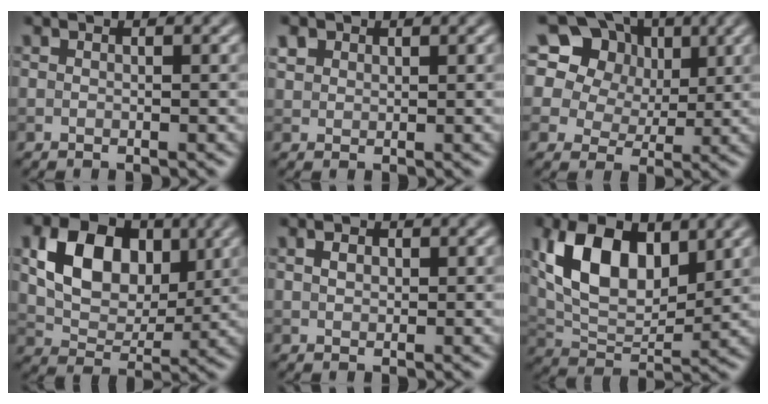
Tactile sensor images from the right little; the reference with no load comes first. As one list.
[{"total": 1.5, "force": [0.9, 1.2, 0.4], "torque": [-0.008, 0.004, 0.017]}, {"total": 16.6, "force": [8.8, 12.1, 7.1], "torque": [-0.182, 0.054, 0.155]}, {"total": 7.8, "force": [2.1, 5.5, 5.1], "torque": [-0.086, -0.001, 0.036]}, {"total": 1.1, "force": [0.3, 0.8, 0.7], "torque": [-0.014, 0.004, 0.003]}, {"total": 8.9, "force": [3.2, 5.0, 6.5], "torque": [-0.123, 0.001, 0.057]}]